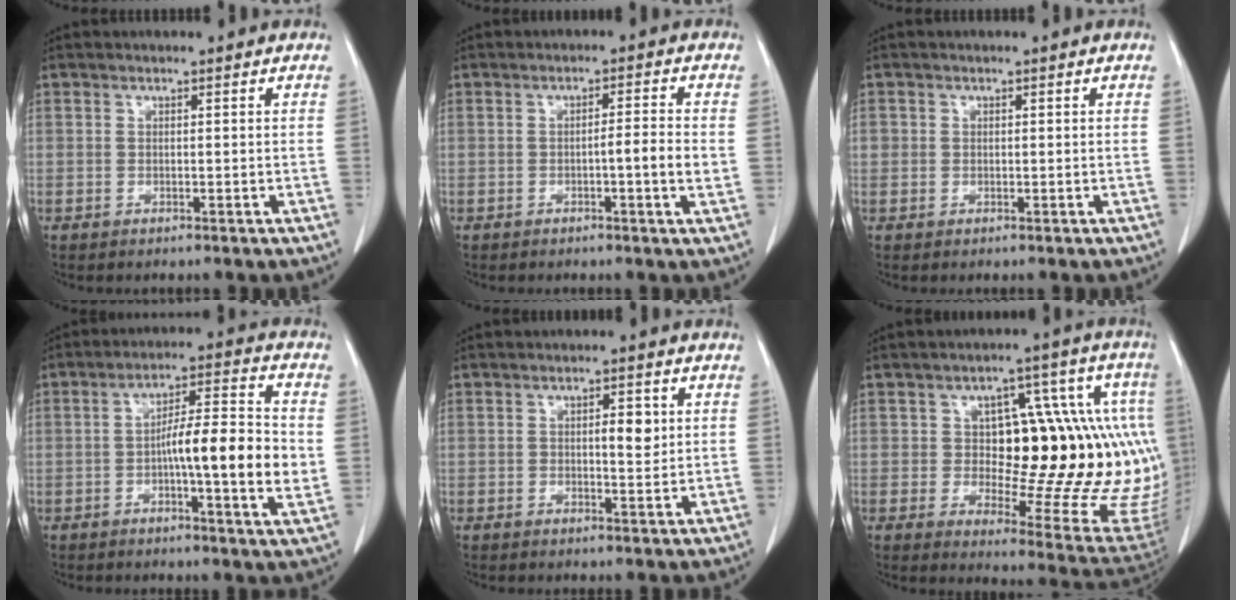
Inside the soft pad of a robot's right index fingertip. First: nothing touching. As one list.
[{"total": 3.9, "force": [-0.7, -0.2, 3.9], "torque": [-0.058, 0.000, -0.011]}, {"total": 1.2, "force": [0.1, 1.2, 0.2], "torque": [0.006, 0.004, 0.001]}, {"total": 12.9, "force": [-1.4, 1.3, 12.8], "torque": [-0.197, 0.006, -0.027]}, {"total": 3.6, "force": [0.7, 1.3, 3.3], "torque": [-0.047, -0.001, 0.009]}, {"total": 23.9, "force": [1.8, 7.7, 22.5], "torque": [-0.217, 0.036, 0.044]}]